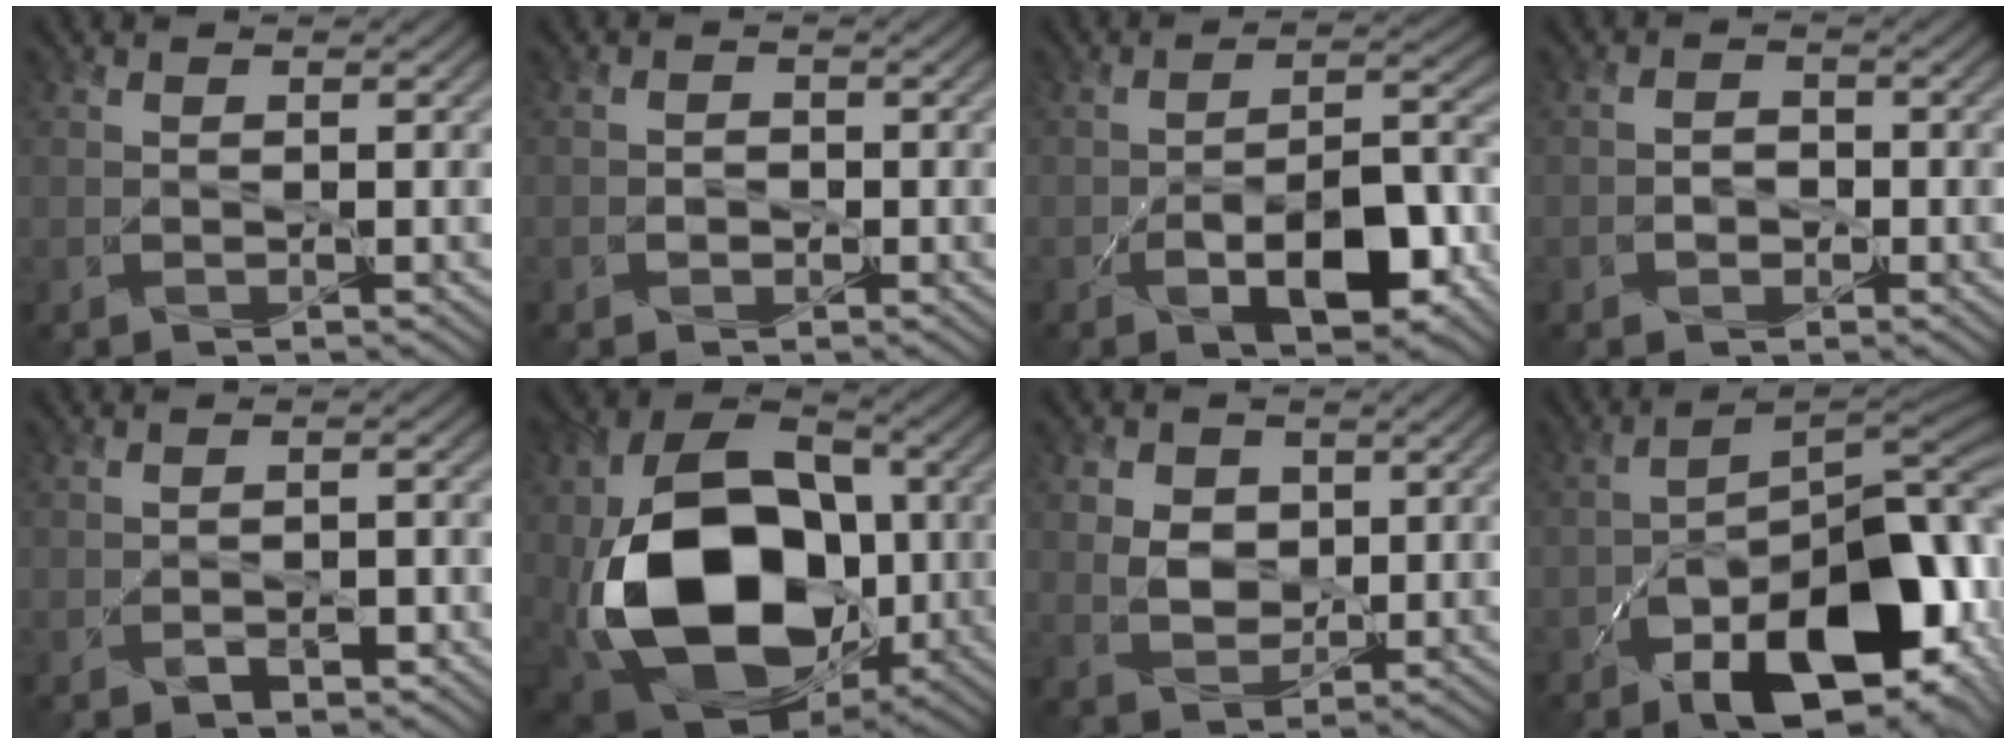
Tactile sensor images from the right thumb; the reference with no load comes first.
{"total": 0.8, "force": [-0.3, 0.7, 0.0], "torque": [0.004, 0.002, -0.008]}
{"total": 9.3, "force": [-4.0, 4.2, 7.2], "torque": [-0.112, -0.003, -0.065]}
{"total": 1.5, "force": [-0.6, 1.3, 0.4], "torque": [0.004, 0.003, -0.018]}
{"total": 1.6, "force": [-1.0, 0.9, 0.9], "torque": [-0.012, 0.002, -0.015]}
{"total": 19.0, "force": [-2.3, 13.4, 13.2], "torque": [-0.259, -0.012, -0.042]}
{"total": 3.8, "force": [1.0, 3.1, 1.9], "torque": [-0.047, -0.002, 0.012]}
{"total": 14.8, "force": [-6.5, 7.0, 11.3], "torque": [-0.155, -0.013, -0.113]}